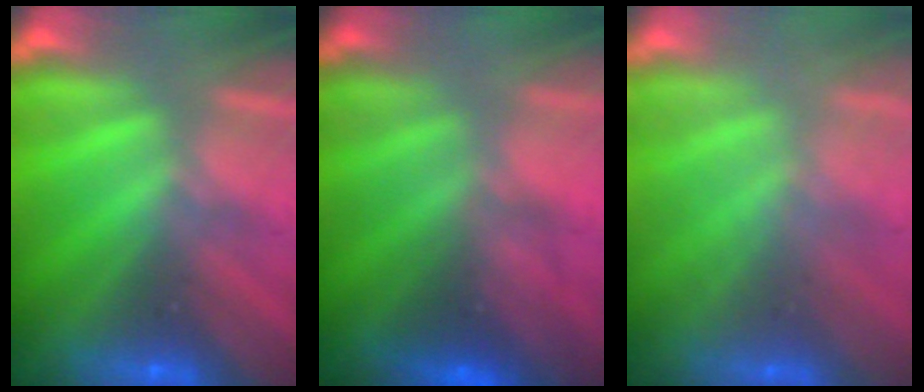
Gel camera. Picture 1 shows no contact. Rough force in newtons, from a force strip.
{"total": 2.3}
{"total": 2.3}